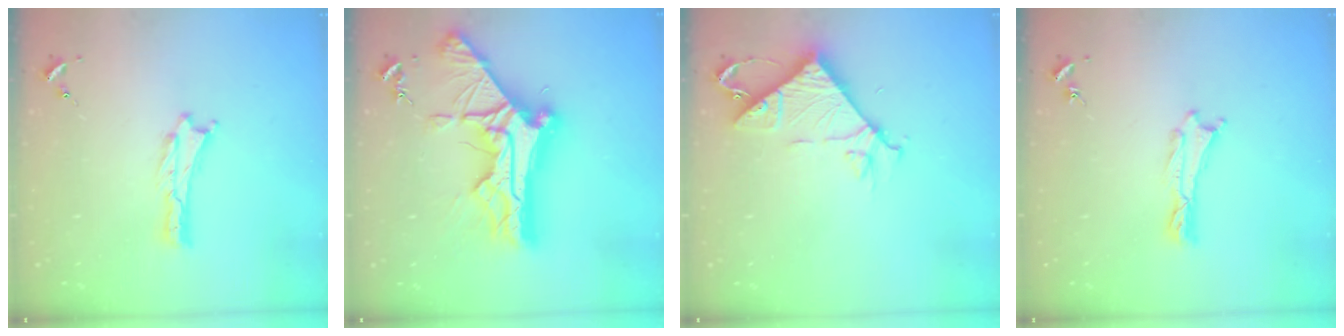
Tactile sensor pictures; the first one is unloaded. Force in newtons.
{"total": 14.5, "press": 14.5, "slide": 1.5}
{"total": 7.6, "press": 7.6, "slide": 0.6}
{"total": 0.0}